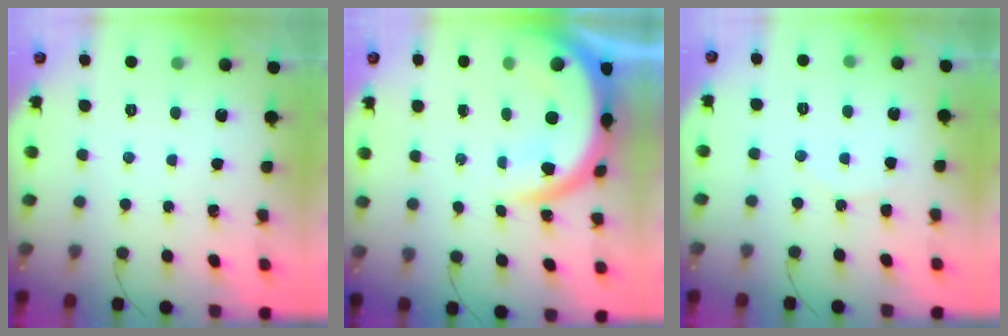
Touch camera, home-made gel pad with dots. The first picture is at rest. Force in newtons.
{"total": 13.8, "press": 13.7, "slide": 1.3}
{"total": 4.4, "press": 4.4, "slide": 0.4}